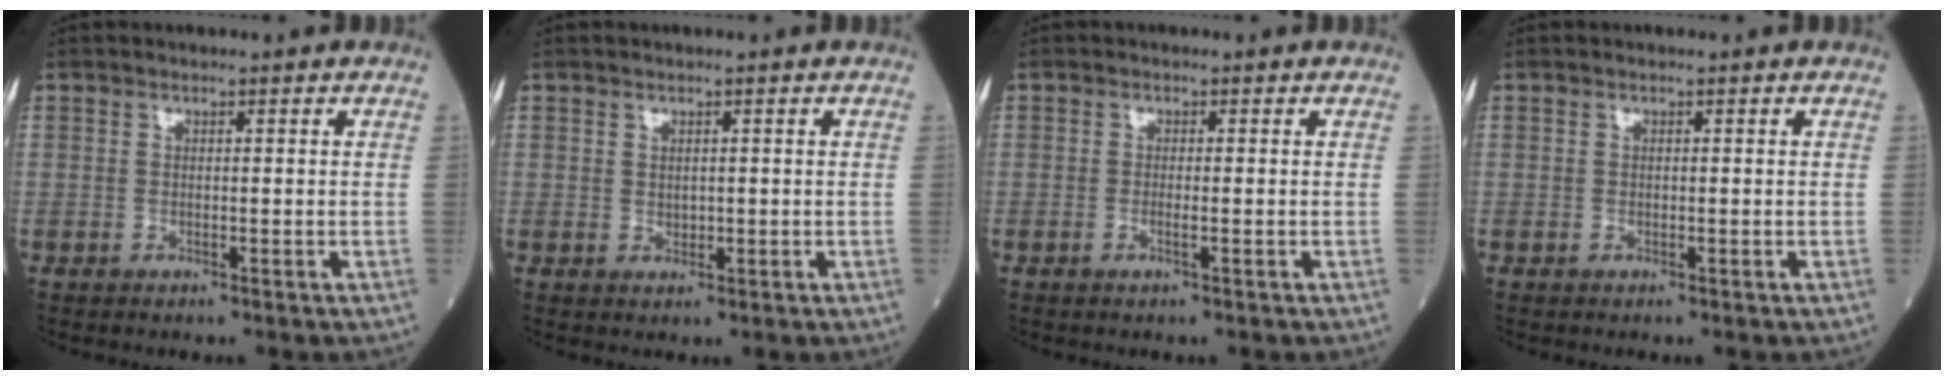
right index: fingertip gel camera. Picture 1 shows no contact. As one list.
[{"total": 1.1, "force": [0.1, 0.9, 0.6], "torque": [-0.008, -0.001, 0.004]}, {"total": 1.2, "force": [-0.5, -0.1, 1.1], "torque": [-0.023, -0.002, -0.009]}, {"total": 0.0}]